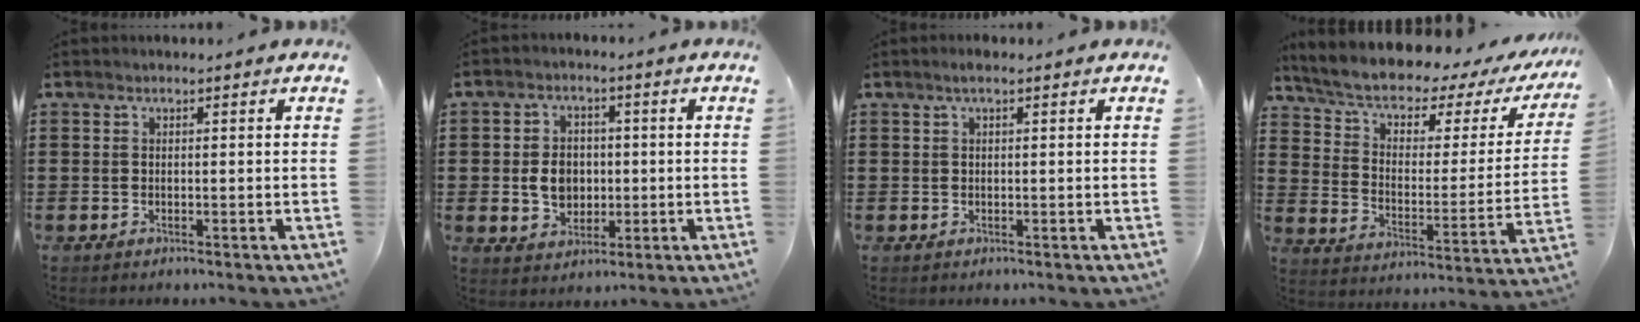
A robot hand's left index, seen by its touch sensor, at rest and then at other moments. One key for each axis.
{"total": 5.8, "fx": -0.3, "fy": 4.6, "fz": 3.5, "tx": -0.060, "ty": 0.004, "tz": -0.010}
{"total": 1.0, "fx": 0.2, "fy": 0.0, "fz": 0.9, "tx": -0.018, "ty": -0.001, "tz": 0.003}
{"total": 5.3, "fx": 3.7, "fy": 2.3, "fz": 2.9, "tx": -0.079, "ty": -0.032, "tz": 0.059}